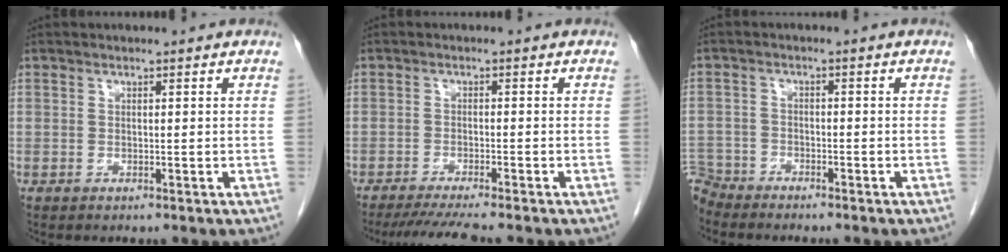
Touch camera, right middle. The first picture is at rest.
{"total": 6.4, "force": [-5.6, -0.6, 3.2], "torque": [-0.047, -0.021, -0.090]}
{"total": 5.0, "force": [-4.8, 1.3, -0.4], "torque": [0.014, -0.008, -0.092]}